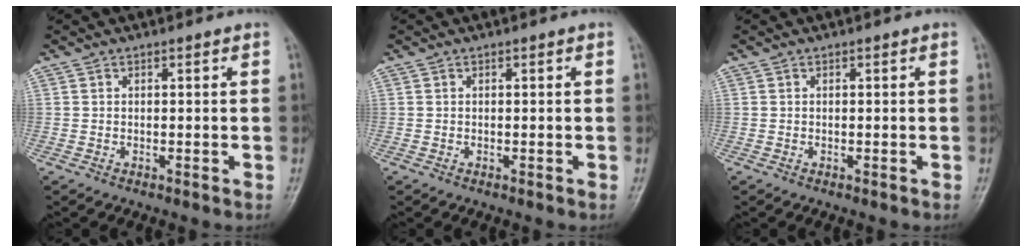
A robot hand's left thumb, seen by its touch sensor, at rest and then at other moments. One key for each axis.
{"total": 0.0}
{"total": 0.0}